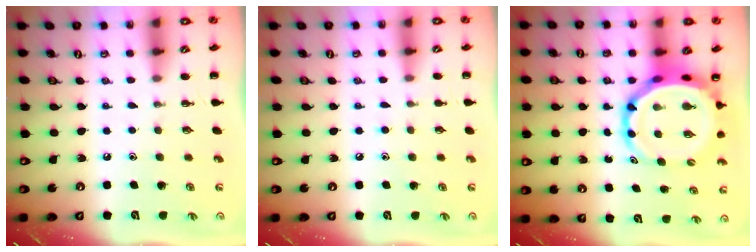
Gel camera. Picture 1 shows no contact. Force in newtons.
{"total": 4.9, "press": 4.6, "slide": 1.7}
{"total": 9.6, "press": 9.3, "slide": 2.5}